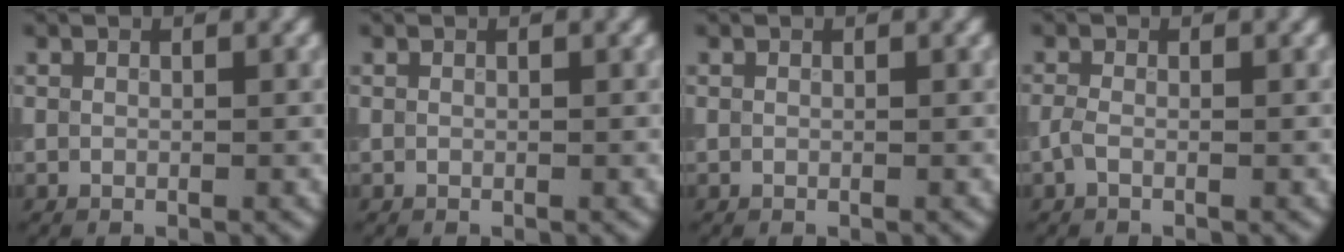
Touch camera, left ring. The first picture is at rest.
{"total": 0.0}
{"total": 0.0}
{"total": 1.1, "force": [-0.4, 0.4, 0.9], "torque": [-0.023, -0.001, -0.012]}